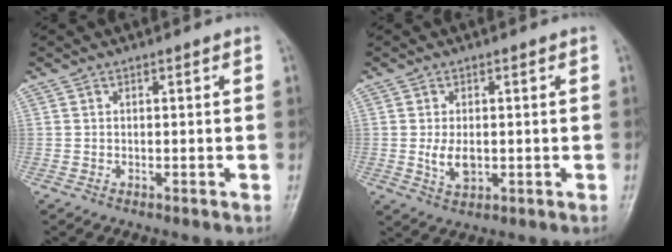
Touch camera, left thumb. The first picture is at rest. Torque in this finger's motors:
{"motor_torque": [-0.14, 0.55, 0.63, 0.06, 0.03]}